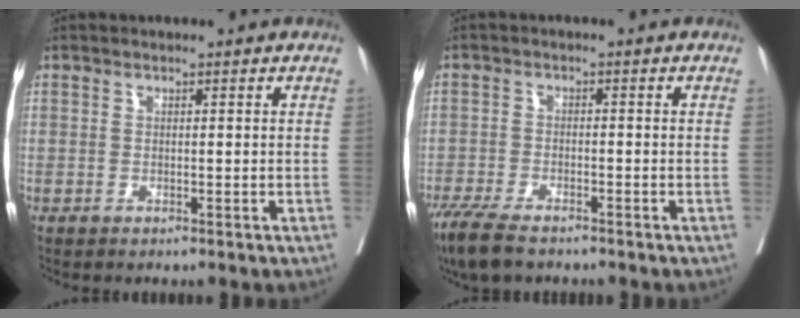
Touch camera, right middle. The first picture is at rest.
{"total": 7.0, "force": [-5.5, 1.9, 3.9], "torque": [-0.071, -0.015, -0.096]}